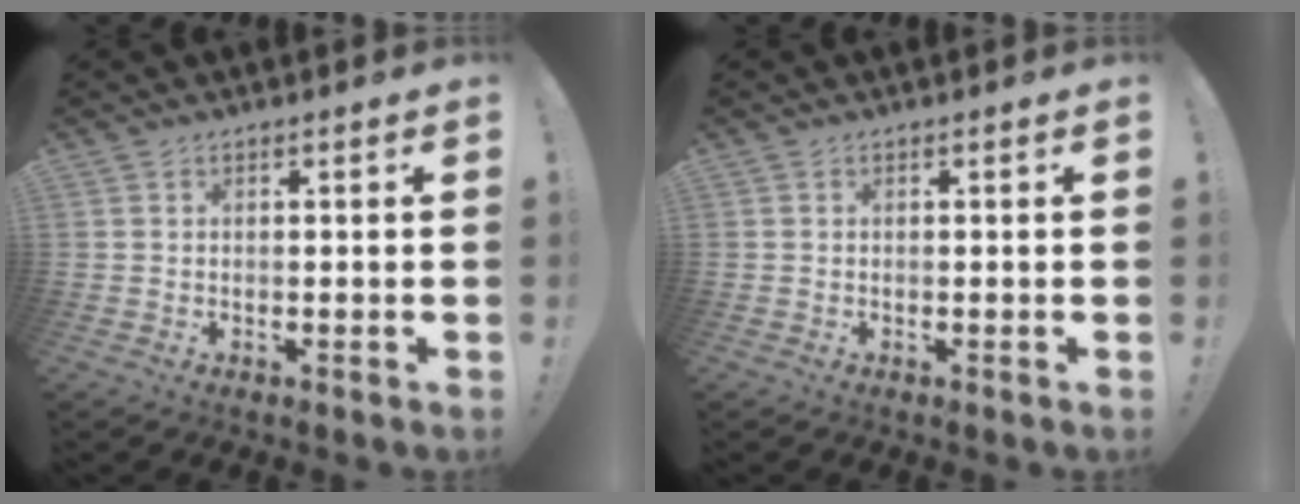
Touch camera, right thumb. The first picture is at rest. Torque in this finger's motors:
{"motor_torque": [-0.02, -0.05, 0.17, -0.06, -0.03]}